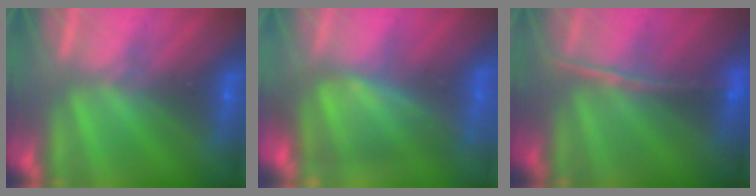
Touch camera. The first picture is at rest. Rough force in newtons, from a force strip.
{"total": 5.0}
{"total": 1.7}